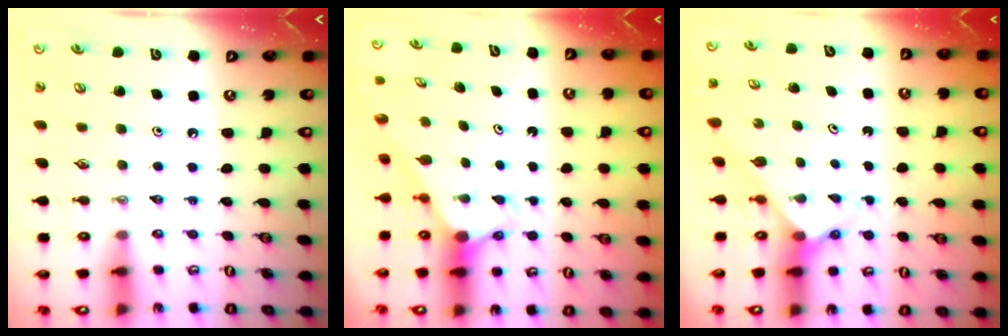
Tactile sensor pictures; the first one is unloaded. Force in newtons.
{"total": 2.7, "press": 2.7, "slide": 0.0}
{"total": 2.4, "press": 2.4, "slide": 0.2}